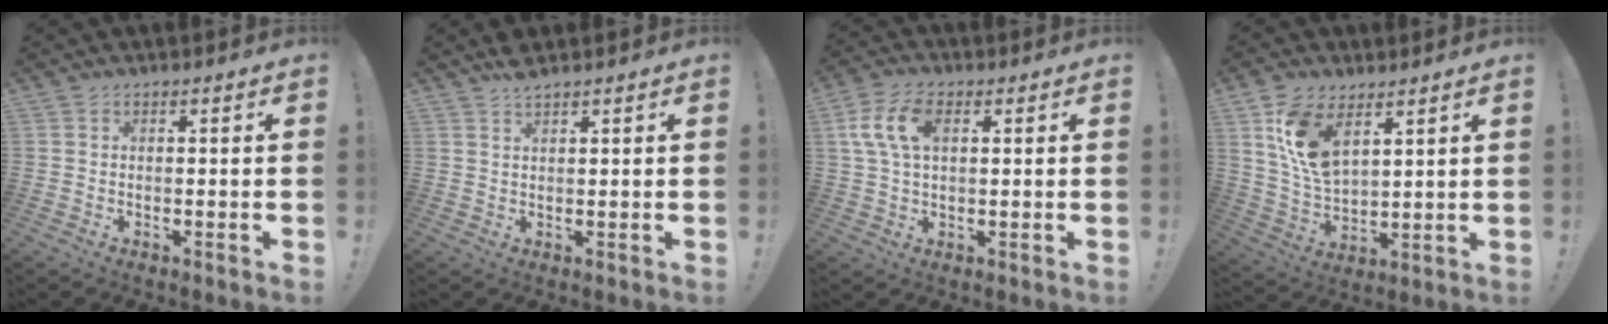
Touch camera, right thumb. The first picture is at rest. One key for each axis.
{"total": 2.7, "fx": 2.4, "fy": 0.5, "fz": 1.3, "tx": -0.012, "ty": -0.018, "tz": 0.039}
{"total": 10.1, "fx": 2.8, "fy": 5.9, "fz": 7.6, "tx": -0.142, "ty": 0.006, "tz": 0.052}
{"total": 12.4, "fx": 6.8, "fy": 7.0, "fz": 7.7, "tx": -0.147, "ty": -0.021, "tz": 0.131}